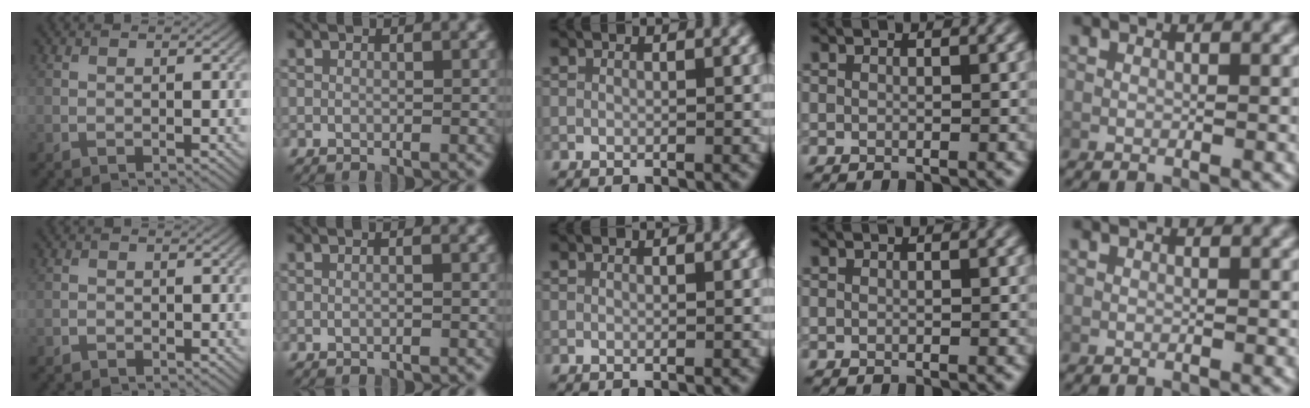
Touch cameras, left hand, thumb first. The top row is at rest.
{"thumb": {"total": 0.5, "force": [-0.4, 0.3, 0.1], "torque": [0.001, -0.002, -0.008]}, "index": {"total": 0.5, "force": [0.0, 0.1, 0.5], "torque": [-0.013, -0.003, -0.007]}}